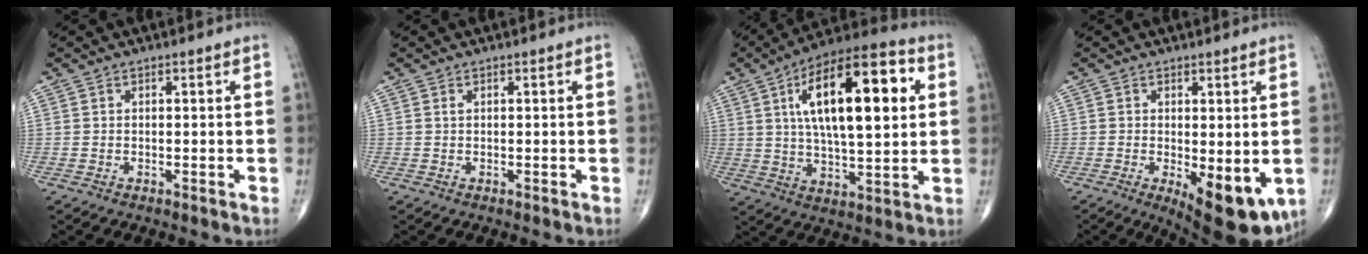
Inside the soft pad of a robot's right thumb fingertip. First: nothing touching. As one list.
[{"total": 0.0}, {"total": 22.4, "force": [5.5, 8.6, 19.9], "torque": [-0.307, 0.004, 0.082]}, {"total": 11.0, "force": [-2.8, 4.3, 9.7], "torque": [-0.120, -0.023, -0.026]}]